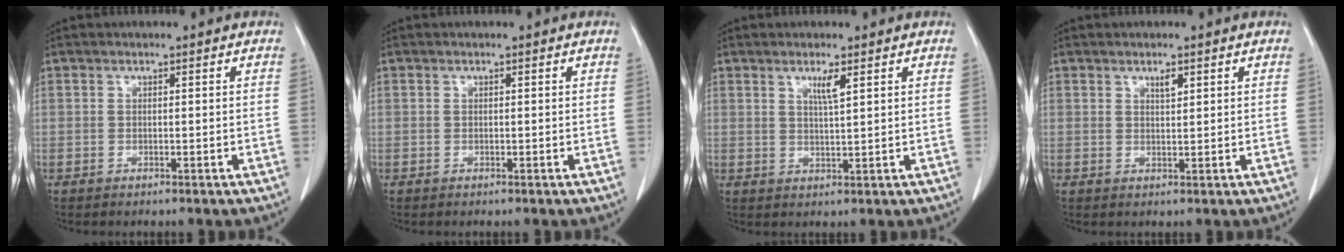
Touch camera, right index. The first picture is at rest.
{"total": 0.0}
{"total": 2.7, "force": [1.4, -0.2, 2.3], "torque": [-0.046, -0.005, 0.028]}
{"total": 1.4, "force": [0.9, 0.3, 1.1], "torque": [-0.020, -0.004, 0.017]}